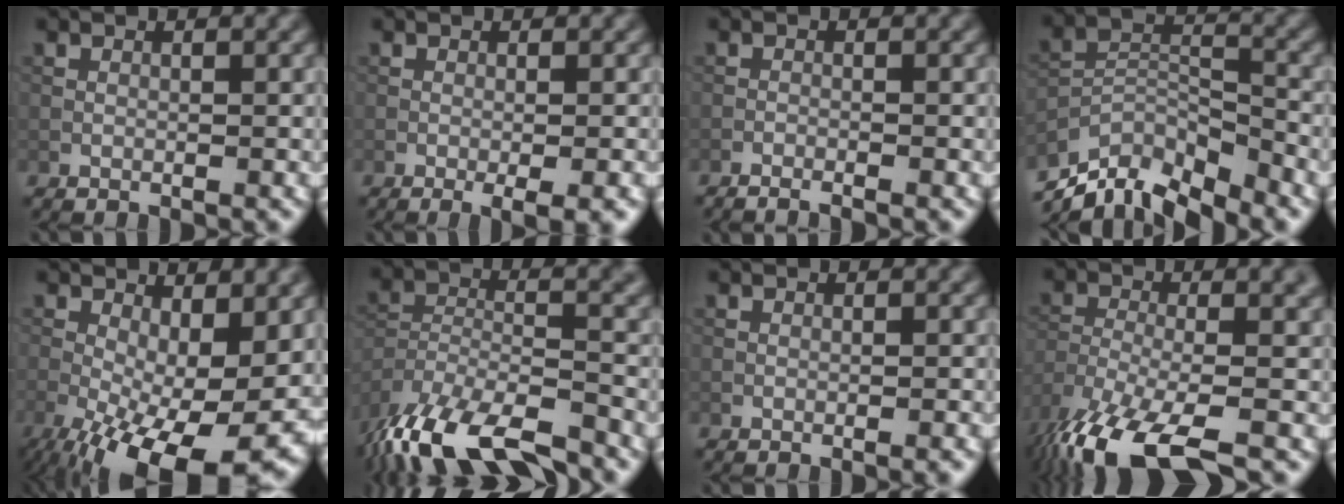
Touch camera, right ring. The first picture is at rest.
{"total": 2.4, "force": [-1.0, 0.3, 2.1], "torque": [-0.032, -0.001, -0.018]}
{"total": 1.4, "force": [-1.2, 0.0, 0.7], "torque": [-0.022, 0.002, -0.026]}
{"total": 8.9, "force": [-7.5, 3.2, 3.5], "torque": [-0.061, -0.006, -0.139]}
{"total": 15.8, "force": [-5.6, 6.3, 13.4], "torque": [-0.220, -0.026, -0.076]}
{"total": 14.0, "force": [-11.2, 3.9, 7.4], "torque": [-0.159, -0.024, -0.180]}
{"total": 0.5, "force": [-0.3, 0.0, 0.4], "torque": [-0.004, 0.001, -0.007]}
{"total": 13.1, "force": [-8.5, 3.8, 9.2], "torque": [-0.187, -0.022, -0.139]}